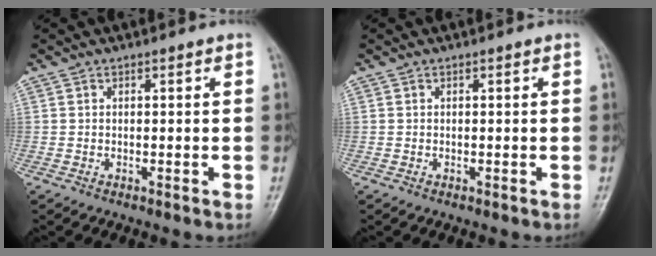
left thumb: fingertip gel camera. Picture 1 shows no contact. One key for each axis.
{"total": 0.0}